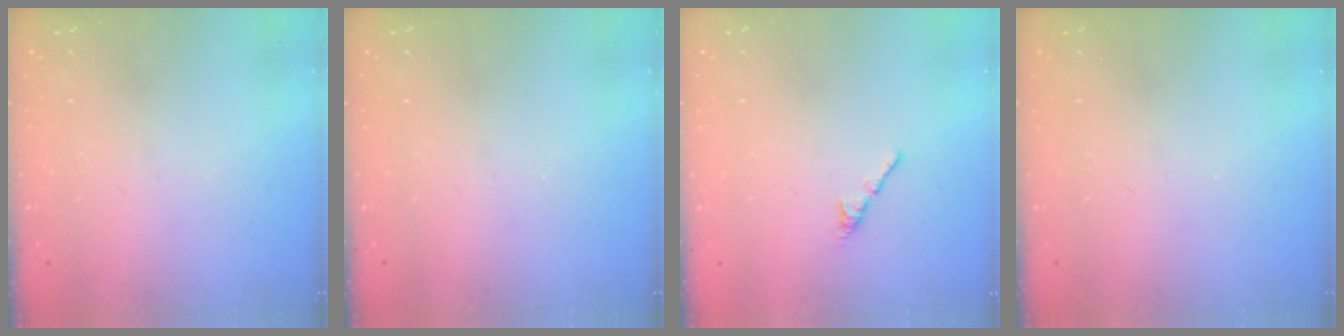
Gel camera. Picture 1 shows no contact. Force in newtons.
{"total": 0.0}
{"total": 2.7, "press": 2.6, "slide": 0.8}
{"total": 0.0}